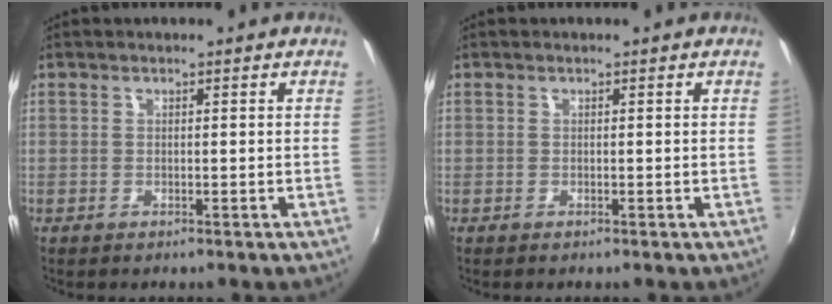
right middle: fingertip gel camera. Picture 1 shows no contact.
{"total": 0.0}